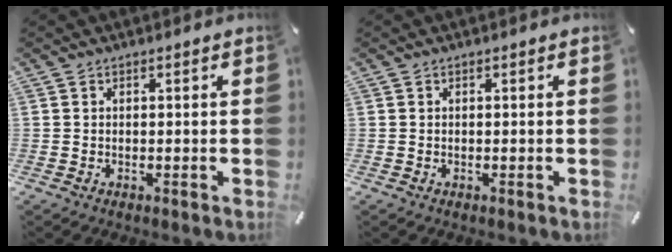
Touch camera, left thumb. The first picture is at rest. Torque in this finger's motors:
{"motor_torque": [0.01, 0.01, 0.00, 0.00, 0.00]}